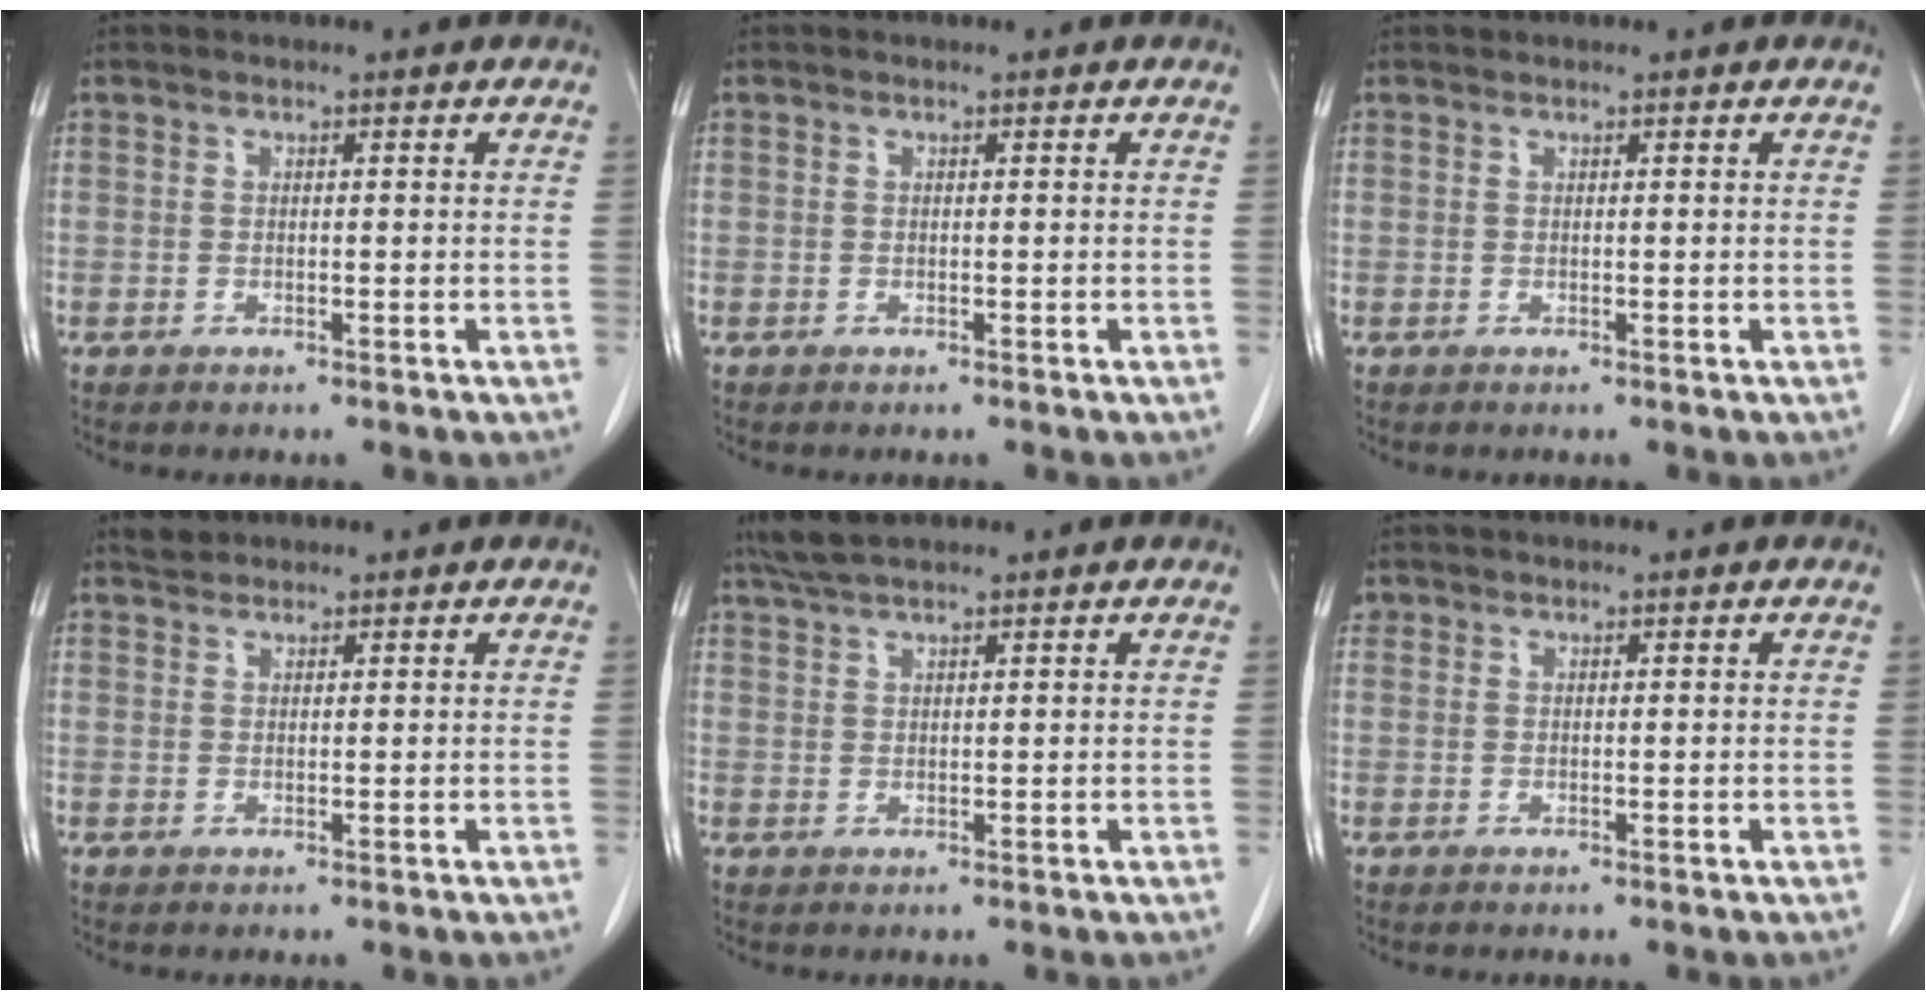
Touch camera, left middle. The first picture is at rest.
{"total": 0.0}
{"total": 0.0}
{"total": 1.3, "force": [1.2, 0.3, 0.0], "torque": [-0.007, 0.005, 0.025]}
{"total": 3.9, "force": [3.4, 0.3, 2.0], "torque": [-0.045, 0.017, 0.068]}
{"total": 0.9, "force": [0.6, 0.6, 0.0], "torque": [0.000, 0.008, 0.011]}